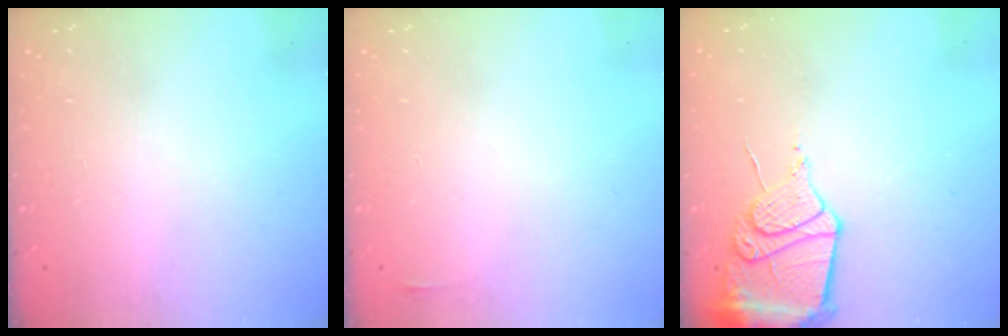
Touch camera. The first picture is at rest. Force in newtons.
{"total": 5.8, "press": 1.7, "slide": 5.5}
{"total": 13.2, "press": 13.1, "slide": 1.7}